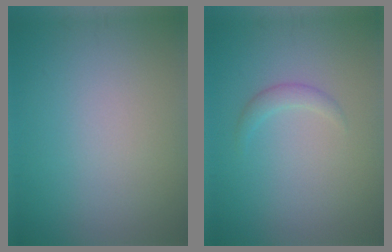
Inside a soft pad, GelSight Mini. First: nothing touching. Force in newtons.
{"total": 1.3, "press": 1.3, "slide": 0.0}